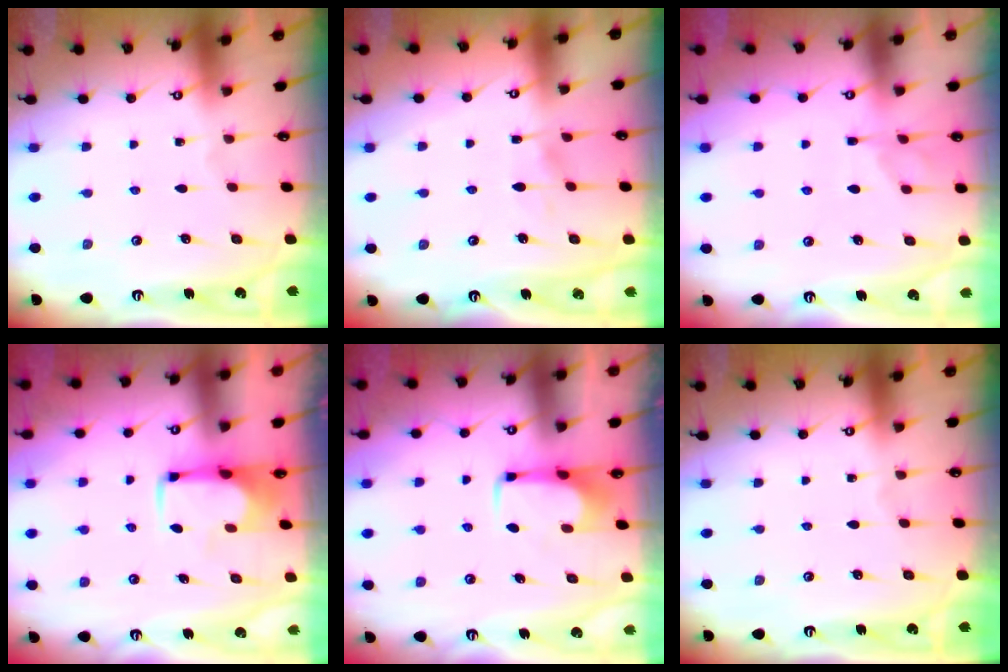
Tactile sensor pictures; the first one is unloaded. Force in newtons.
{"total": 4.8, "press": 4.7, "slide": 0.4}
{"total": 1.6, "press": 1.0, "slide": 1.2}
{"total": 1.2, "press": 1.1, "slide": 0.5}
{"total": 1.6, "press": 1.5, "slide": 0.4}
{"total": 0.0}